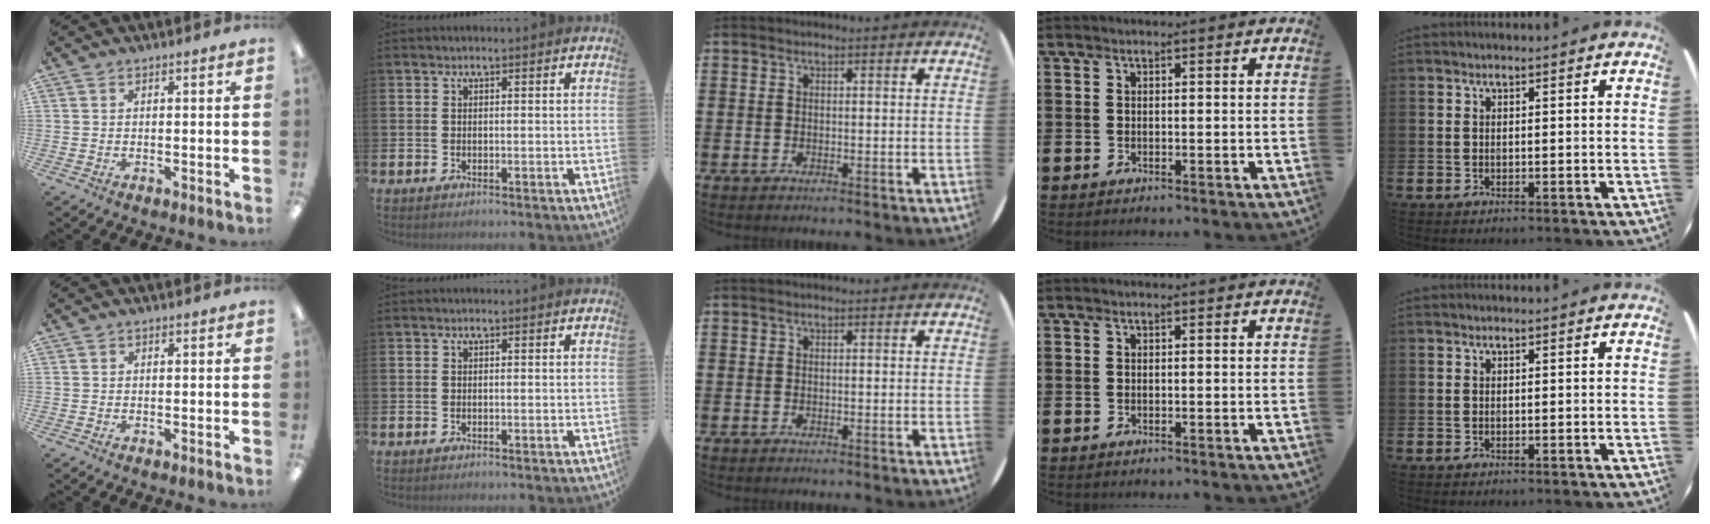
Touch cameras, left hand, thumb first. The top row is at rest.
{}